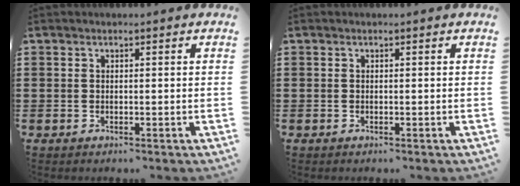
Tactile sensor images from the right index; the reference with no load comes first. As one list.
[{"total": 0.0}]